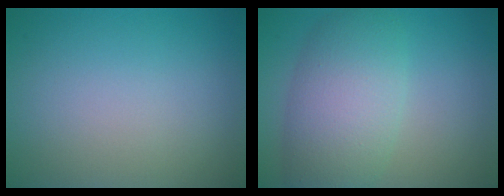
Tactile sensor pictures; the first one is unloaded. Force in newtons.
{"total": 6.8, "press": 6.8, "slide": 0.2}